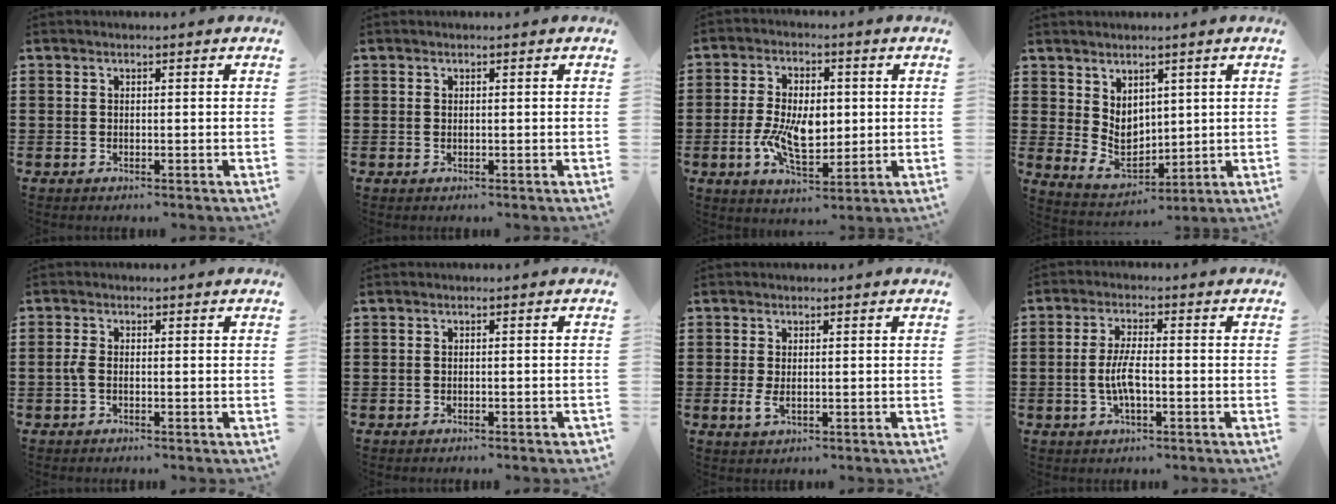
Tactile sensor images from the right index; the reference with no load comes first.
{"total": 0.0}
{"total": 9.2, "force": [-0.5, 5.2, 7.6], "torque": [-0.138, 0.003, -0.012]}
{"total": 5.0, "force": [2.1, 3.9, 2.4], "torque": [-0.042, -0.006, 0.040]}
{"total": 1.5, "force": [-0.4, 0.5, 1.4], "torque": [-0.035, -0.003, -0.010]}
{"total": 0.6, "force": [-0.5, 0.0, 0.3], "torque": [-0.009, -0.003, -0.010]}
{"total": 1.9, "force": [-0.1, 0.7, 1.8], "torque": [-0.042, -0.004, -0.003]}
{"total": 4.9, "force": [-0.8, 1.5, 4.6], "torque": [-0.102, -0.003, -0.022]}